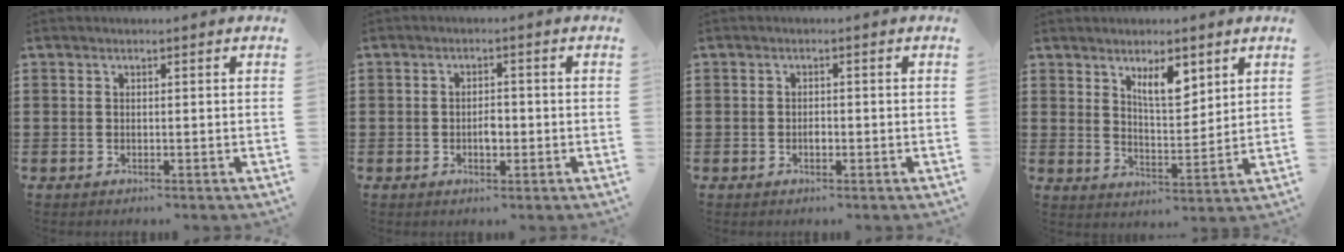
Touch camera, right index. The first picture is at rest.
{"total": 2.4, "force": [-0.5, 1.1, 2.1], "torque": [-0.039, 0.003, -0.009]}
{"total": 1.1, "force": [-0.4, 0.5, 0.9], "torque": [-0.018, -0.004, -0.006]}
{"total": 6.3, "force": [3.8, 2.3, 4.4], "torque": [-0.072, -0.009, 0.062]}